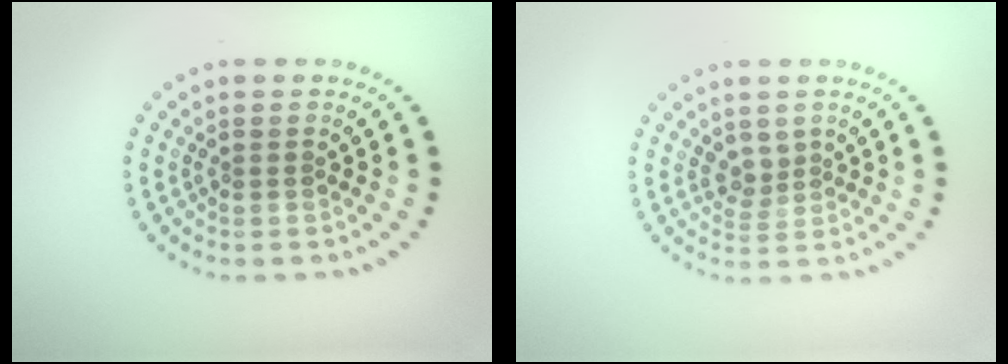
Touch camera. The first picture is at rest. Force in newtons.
{"total": 1.7, "press": 1.2, "slide": 1.2}